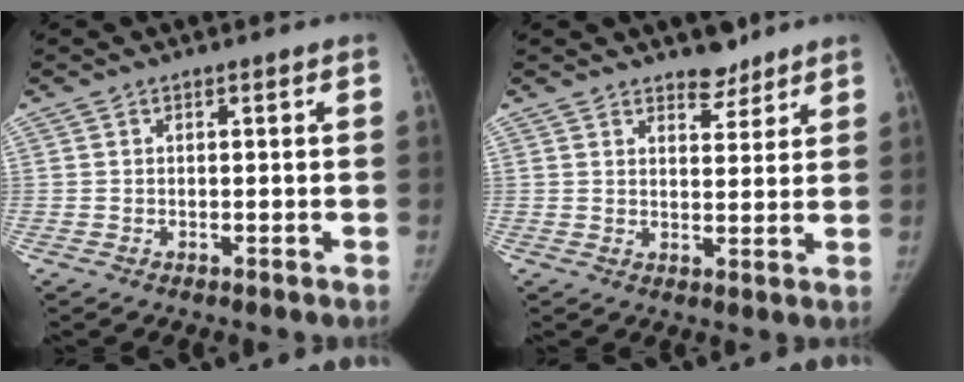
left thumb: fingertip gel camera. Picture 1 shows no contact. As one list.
[{"total": 4.3, "force": [3.6, 2.0, 1.3], "torque": [0.007, -0.026, 0.055]}]